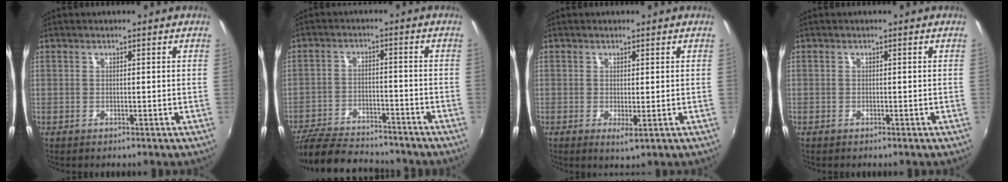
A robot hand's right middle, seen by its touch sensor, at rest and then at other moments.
{"total": 15.5, "force": [-13.7, 4.1, 6.0], "torque": [-0.142, -0.012, -0.215]}
{"total": 1.7, "force": [0.2, 0.3, 1.6], "torque": [-0.028, -0.005, 0.003]}
{"total": 0.5, "force": [-0.4, 0.3, 0.0], "torque": [0.000, 0.001, -0.007]}